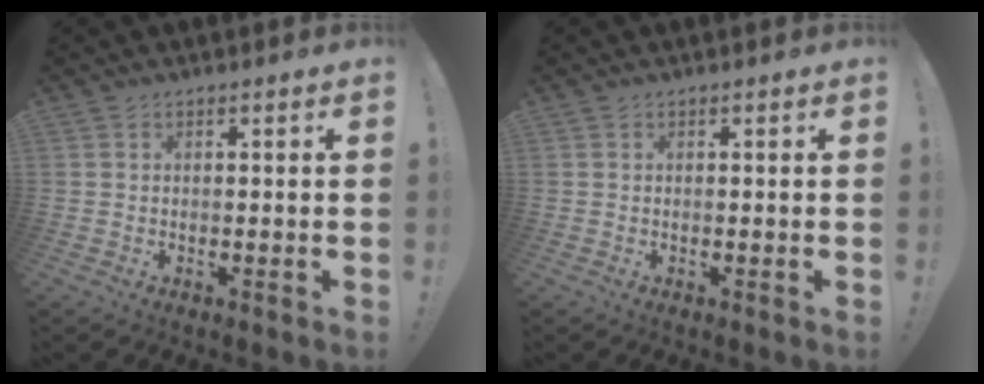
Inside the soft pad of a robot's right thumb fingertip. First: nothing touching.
{"total": 0.0}